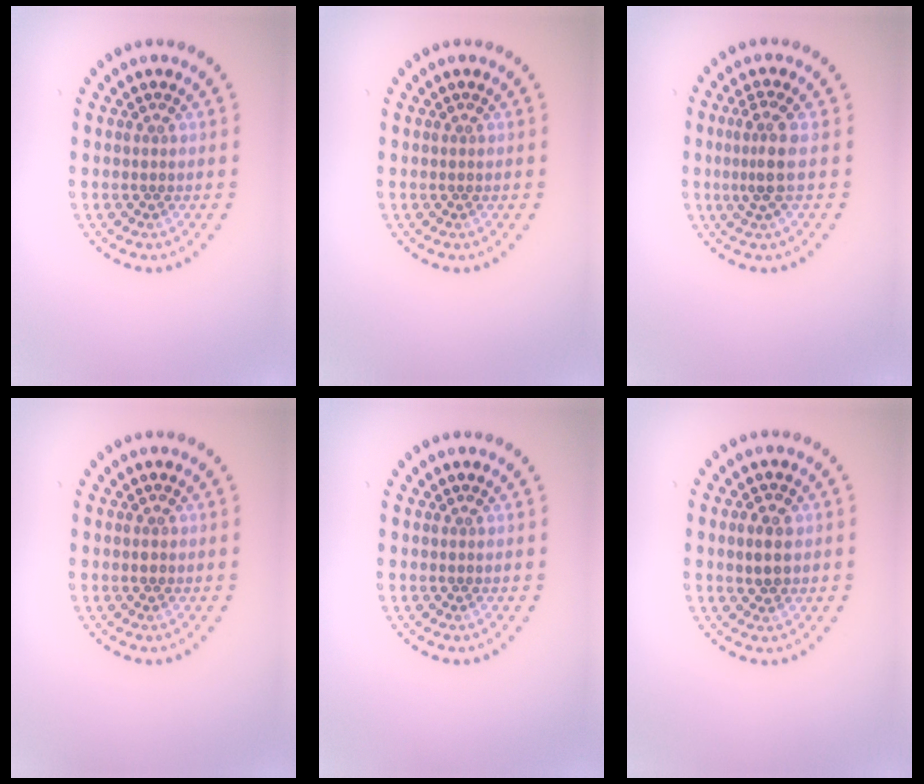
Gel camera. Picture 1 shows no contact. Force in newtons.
{"total": 0.0}
{"total": 2.5, "press": 2.0, "slide": 1.6}
{"total": 0.7, "press": 0.7, "slide": 0.1}
{"total": 0.0}
{"total": 2.3, "press": 2.3, "slide": 0.3}